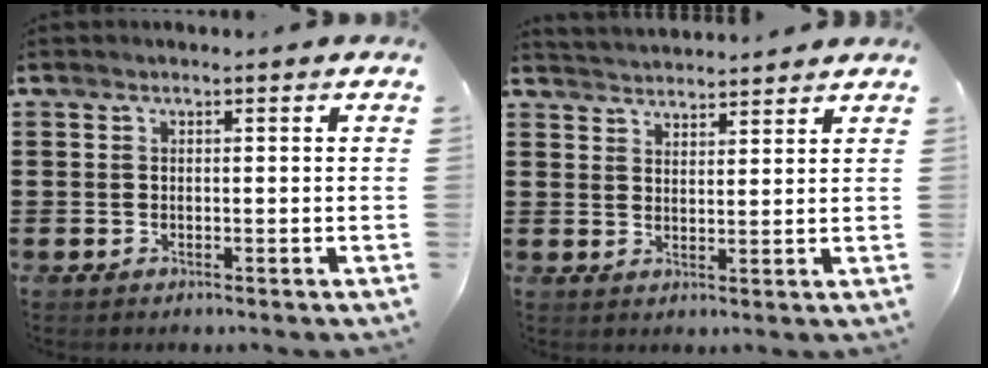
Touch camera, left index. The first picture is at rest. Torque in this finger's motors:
{"motor_torque": [-0.54, 0.56, 0.08, 0.01]}